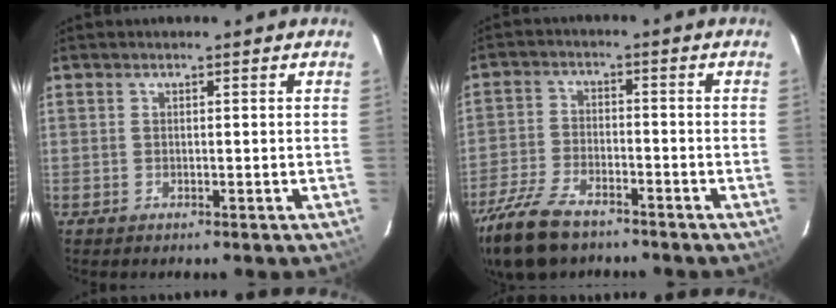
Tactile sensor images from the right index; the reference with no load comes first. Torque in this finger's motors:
{"motor_torque": [1.18, -0.96, 0.46, 0.11]}